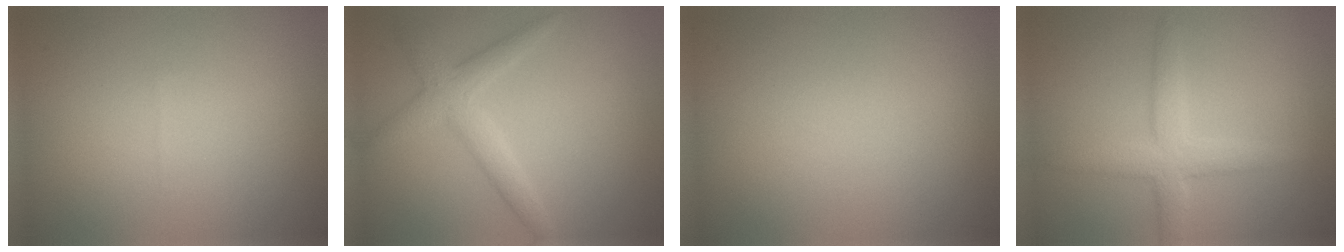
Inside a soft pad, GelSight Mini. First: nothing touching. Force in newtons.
{"total": 3.0, "press": 3.0, "slide": 0.1}
{"total": 0.0}
{"total": 3.5, "press": 3.5, "slide": 0.0}